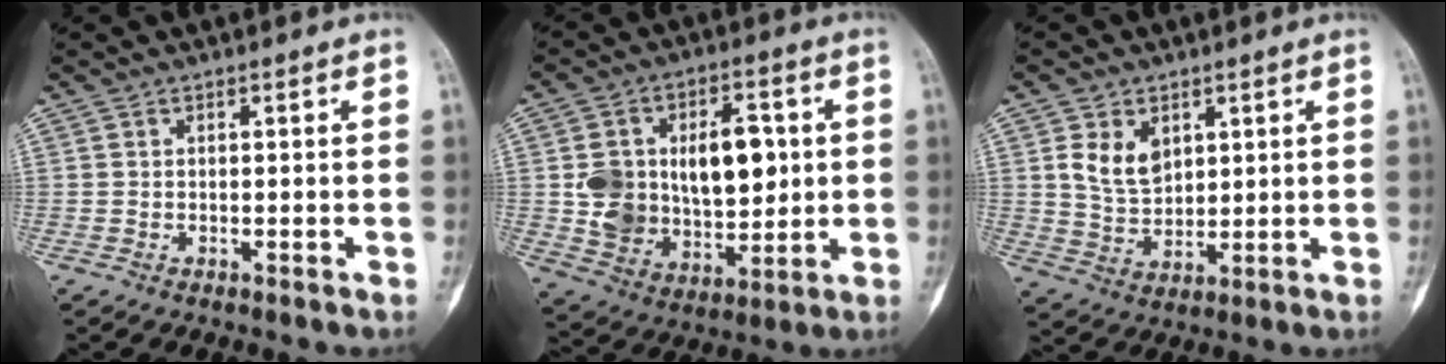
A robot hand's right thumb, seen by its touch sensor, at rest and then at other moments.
{"total": 18.3, "force": [2.0, 12.1, 13.5], "torque": [-0.181, 0.003, 0.051]}
{"total": 7.5, "force": [2.9, 5.2, 4.6], "torque": [-0.063, -0.019, 0.062]}